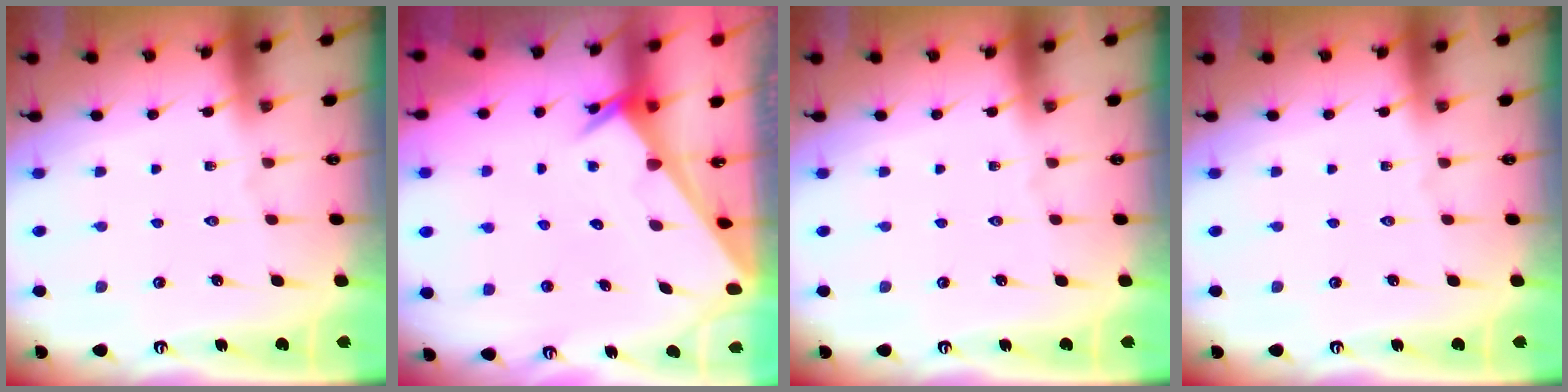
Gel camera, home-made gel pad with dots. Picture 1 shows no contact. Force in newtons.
{"total": 3.5, "press": 3.4, "slide": 0.4}
{"total": 0.0}
{"total": 0.0}